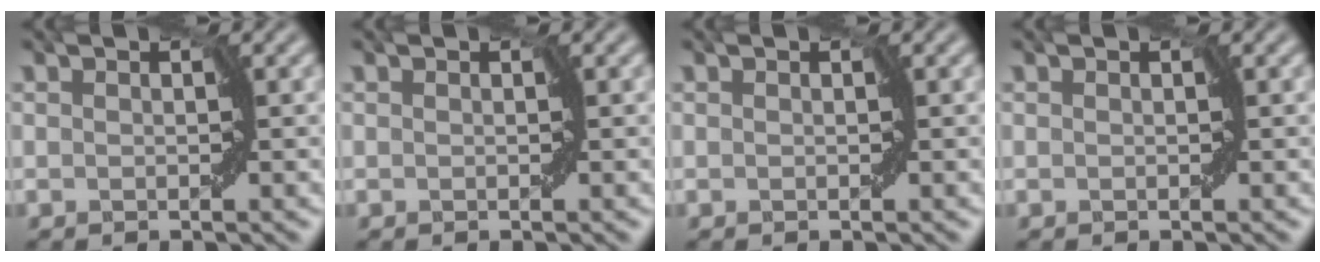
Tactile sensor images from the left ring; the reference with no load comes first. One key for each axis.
{"total": 0.0}
{"total": 0.0}
{"total": 0.0}